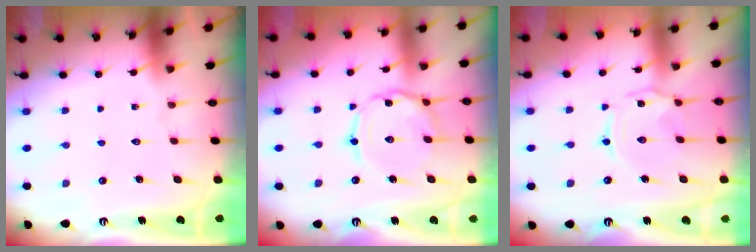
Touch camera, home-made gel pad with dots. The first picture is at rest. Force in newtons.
{"total": 5.1, "press": 5.0, "slide": 0.3}
{"total": 1.3, "press": 1.3, "slide": 0.3}